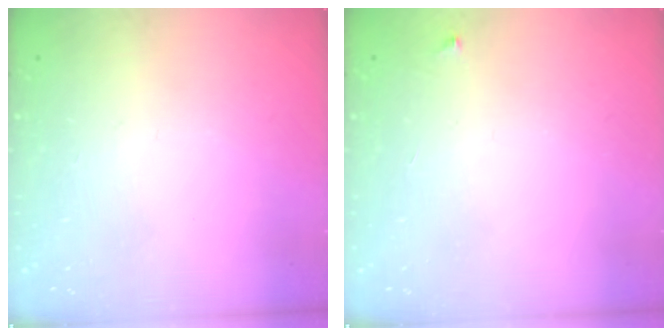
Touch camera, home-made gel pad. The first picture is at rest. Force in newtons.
{"total": 3.2, "press": 3.2, "slide": 0.5}